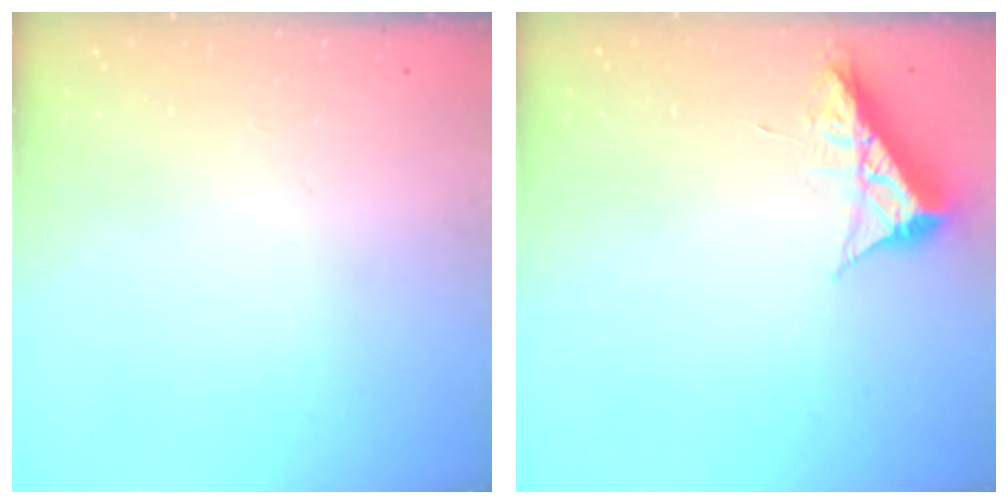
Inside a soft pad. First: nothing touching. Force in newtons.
{"total": 8.4, "press": 8.4, "slide": 0.4}